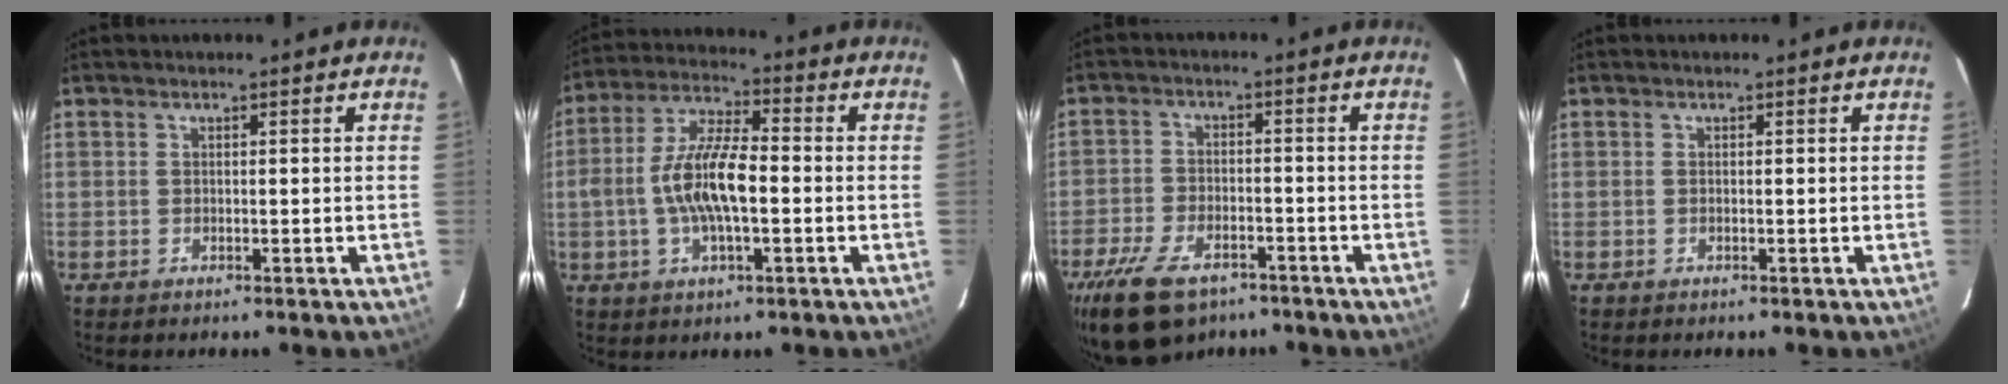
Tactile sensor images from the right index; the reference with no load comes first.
{"total": 11.3, "force": [-1.6, 3.8, 10.5], "torque": [-0.213, 0.010, -0.031]}
{"total": 13.7, "force": [-9.0, 7.2, 7.4], "torque": [-0.181, -0.018, -0.156]}
{"total": 0.0}